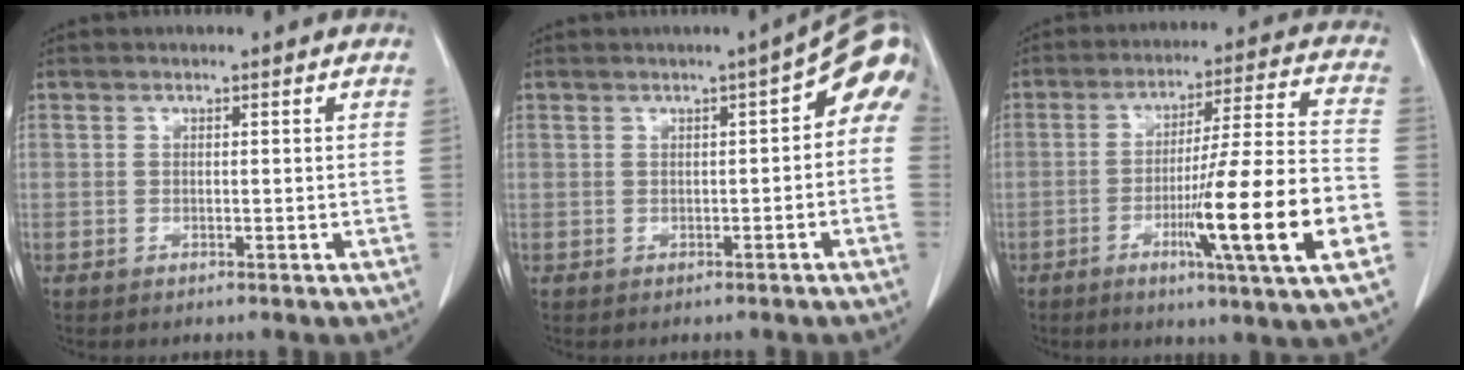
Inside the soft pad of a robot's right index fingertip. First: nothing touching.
{"total": 6.5, "force": [1.2, 1.8, 6.1], "torque": [-0.072, 0.027, 0.008]}
{"total": 17.6, "force": [-5.6, -0.6, 16.7], "torque": [-0.260, -0.012, -0.089]}